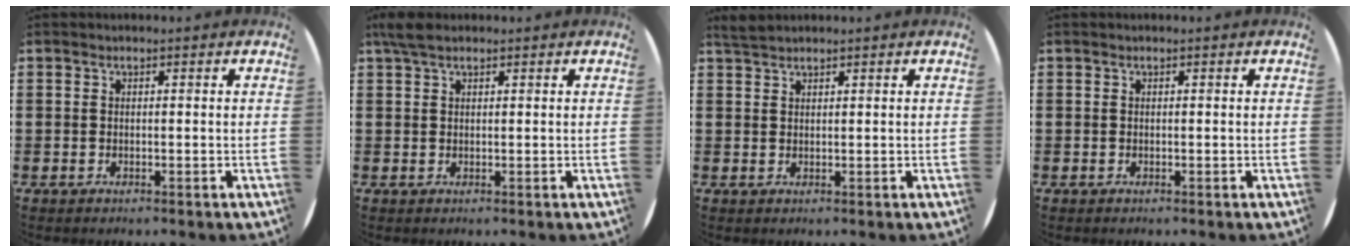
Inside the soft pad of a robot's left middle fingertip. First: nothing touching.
{"total": 2.3, "force": [1.7, 0.8, 1.3], "torque": [-0.030, 0.006, 0.030]}
{"total": 1.6, "force": [1.5, 0.1, 0.4], "torque": [-0.010, 0.002, 0.030]}
{"total": 0.0}